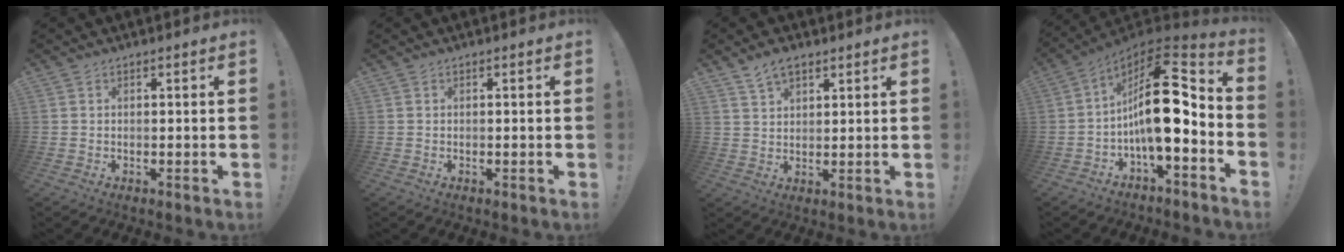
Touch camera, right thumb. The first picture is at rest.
{"total": 0.0}
{"total": 5.3, "force": [3.8, 2.8, 2.5], "torque": [-0.045, -0.015, 0.071]}
{"total": 20.0, "force": [-0.3, 8.4, 18.1], "torque": [-0.300, 0.004, -0.001]}